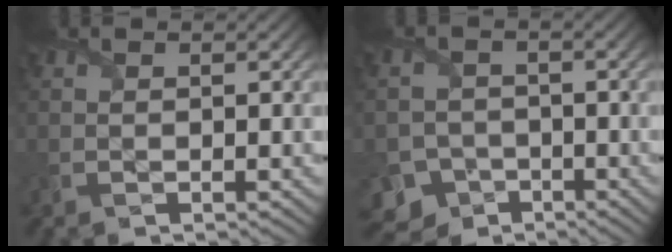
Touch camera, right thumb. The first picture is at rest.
{"total": 7.2, "force": [-4.3, 5.5, 1.5], "torque": [-0.030, -0.025, -0.083]}